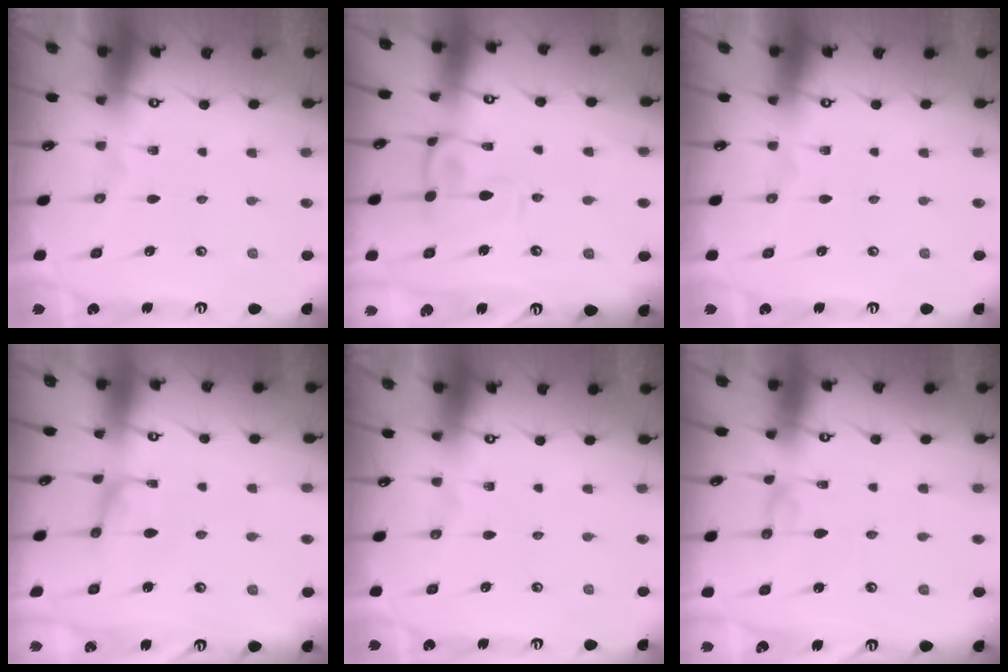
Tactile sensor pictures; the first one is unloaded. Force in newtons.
{"total": 3.9, "press": 3.8, "slide": 1.0}
{"total": 0.0}
{"total": 1.1, "press": 1.0, "slide": 0.4}
{"total": 0.0}
{"total": 1.8, "press": 1.8, "slide": 0.1}